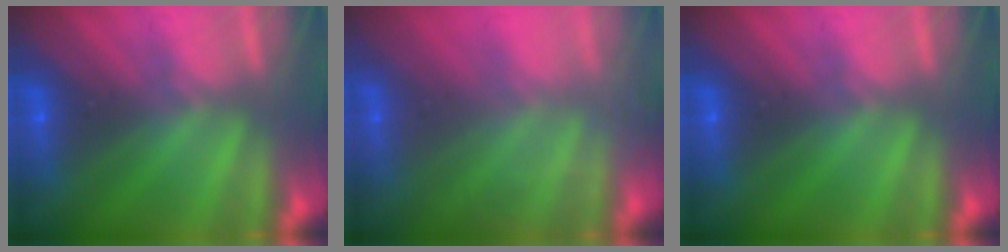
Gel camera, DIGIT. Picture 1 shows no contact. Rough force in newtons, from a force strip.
{"total": 2.5}
{"total": 0.0}